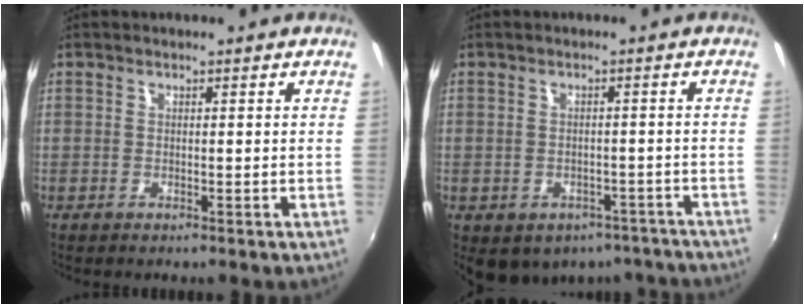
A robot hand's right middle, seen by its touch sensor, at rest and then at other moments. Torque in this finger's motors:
{"motor_torque": [1.07, -1.07, 0.34, 0.11]}